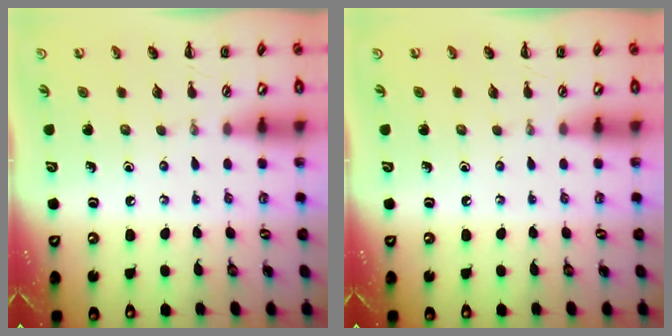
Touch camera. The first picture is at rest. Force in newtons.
{"total": 0.0}